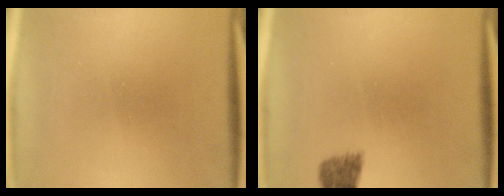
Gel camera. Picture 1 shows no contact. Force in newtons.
{"total": 1.9}